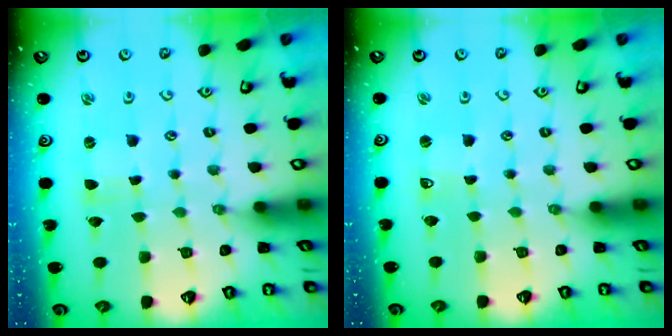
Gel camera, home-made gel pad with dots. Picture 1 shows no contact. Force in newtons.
{"total": 1.4, "press": 1.4, "slide": 0.0}